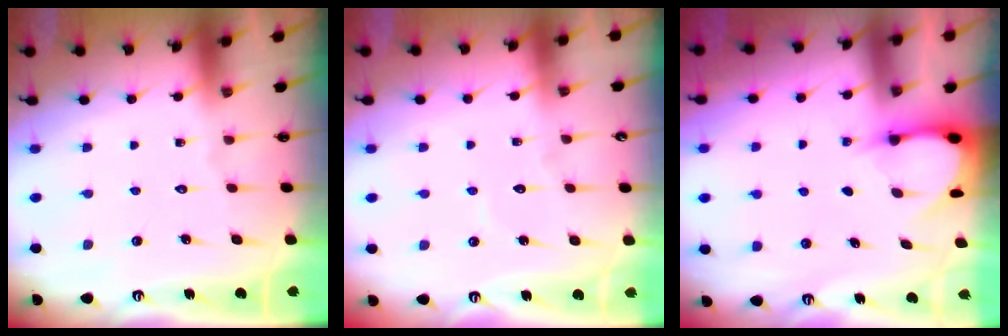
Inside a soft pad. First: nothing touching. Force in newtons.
{"total": 3.7, "press": 3.7, "slide": 0.2}
{"total": 3.1, "press": 3.1, "slide": 0.3}